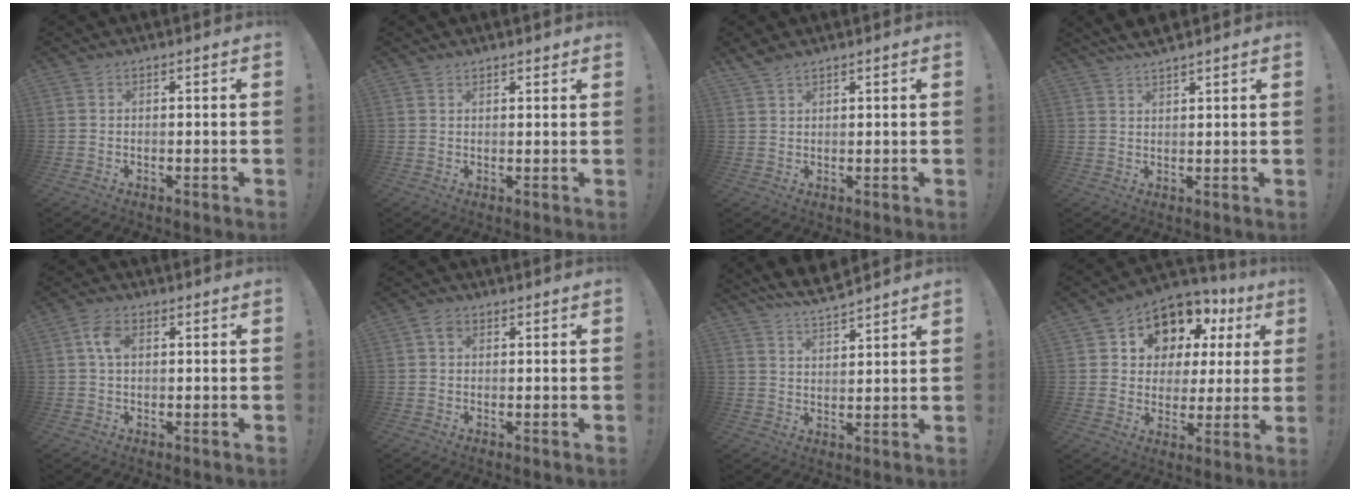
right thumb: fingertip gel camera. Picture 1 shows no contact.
{"total": 1.5, "force": [1.4, 0.4, 0.3], "torque": [0.008, -0.012, 0.024]}
{"total": 2.9, "force": [2.4, 0.9, 1.2], "torque": [-0.019, -0.014, 0.046]}
{"total": 4.2, "force": [3.8, 0.5, 1.8], "torque": [-0.030, -0.021, 0.070]}
{"total": 5.2, "force": [1.1, 3.3, 3.9], "torque": [-0.061, 0.005, 0.018]}
{"total": 2.5, "force": [0.8, 1.8, 1.5], "torque": [-0.024, 0.004, 0.013]}
{"total": 7.6, "force": [6.9, 1.5, 2.8], "torque": [-0.056, -0.044, 0.128]}
{"total": 10.6, "force": [6.6, 7.7, 3.2], "torque": [-0.049, -0.061, 0.131]}